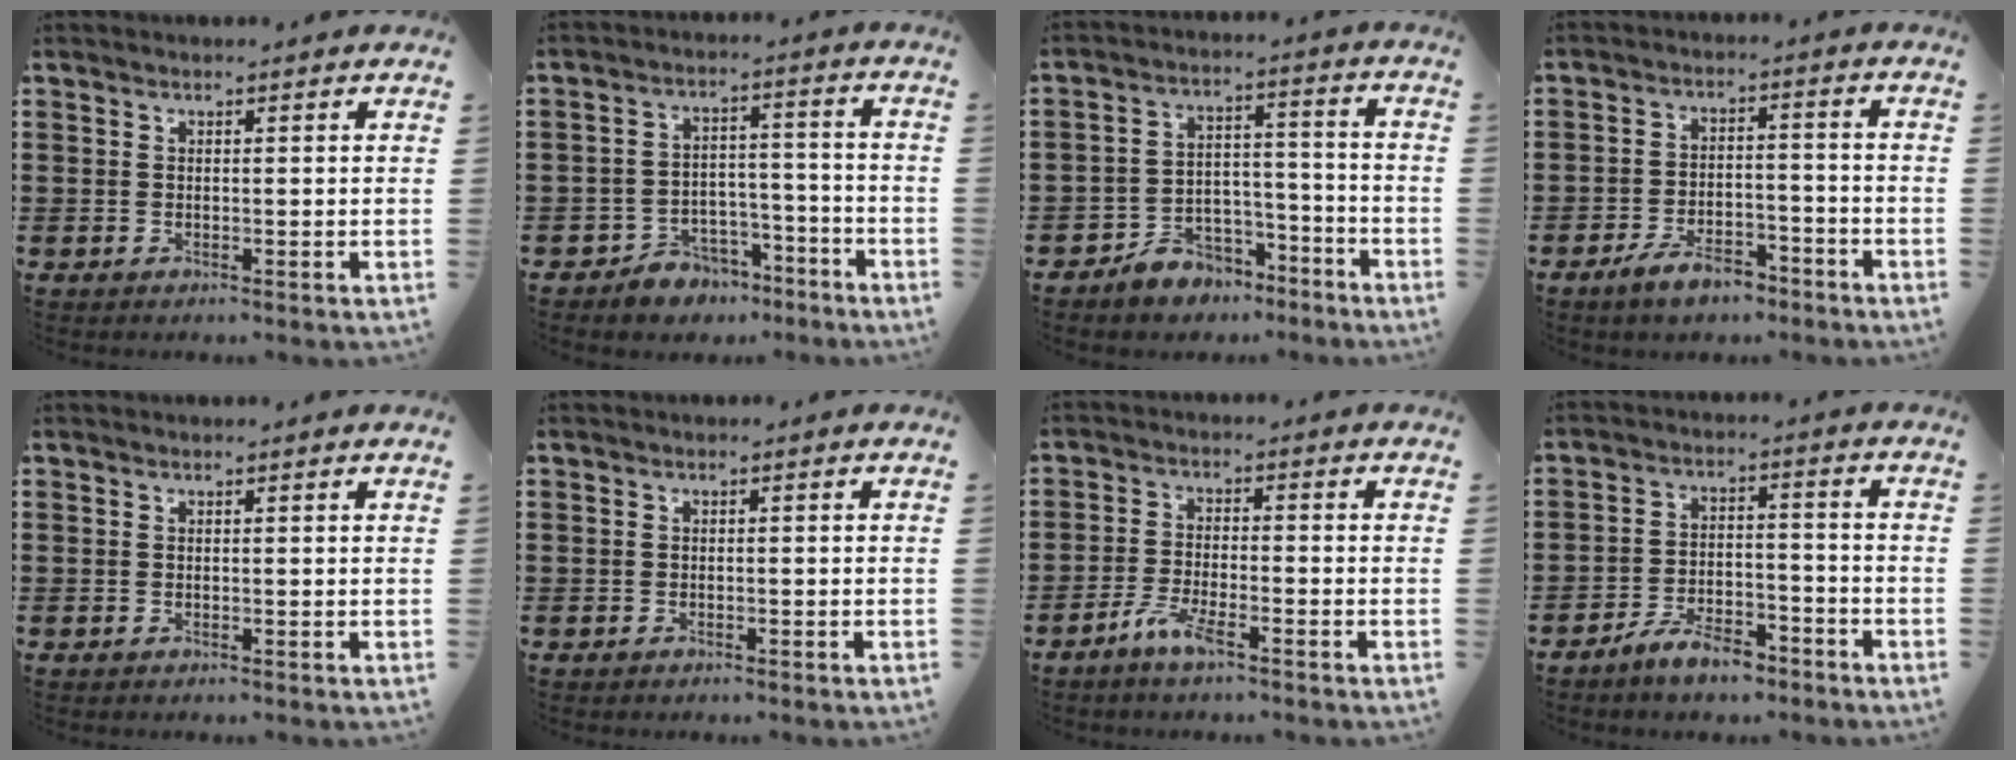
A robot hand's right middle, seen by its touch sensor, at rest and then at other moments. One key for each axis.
{"total": 5.1, "fx": -4.8, "fy": 1.9, "fz": 0.3, "tx": -0.011, "ty": 0.015, "tz": -0.094}
{"total": 6.1, "fx": -5.6, "fy": 2.3, "fz": 0.4, "tx": -0.009, "ty": 0.024, "tz": -0.109}
{"total": 5.5, "fx": -4.6, "fy": 1.7, "fz": 2.4, "tx": -0.050, "ty": 0.006, "tz": -0.088}
{"total": 0.0}
{"total": 0.7, "fx": -0.5, "fy": 0.5, "fz": 0.0, "tx": -0.001, "ty": 0.000, "tz": -0.011}
{"total": 4.2, "fx": -3.0, "fy": 0.7, "fz": 3.0, "tx": -0.069, "ty": -0.005, "tz": -0.057}
{"total": 6.1, "fx": -5.3, "fy": 1.5, "fz": 2.5, "tx": -0.051, "ty": 0.005, "tz": -0.102}